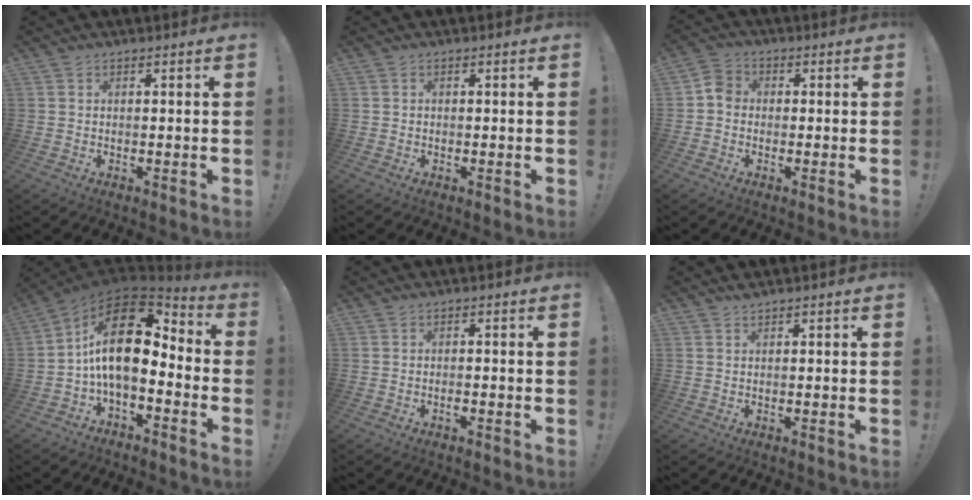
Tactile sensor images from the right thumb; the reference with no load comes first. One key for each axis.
{"total": 0.5, "fx": -0.2, "fy": 0.5, "fz": 0.0, "tx": 0.000, "ty": 0.003, "tz": -0.004}
{"total": 4.7, "fx": -1.1, "fy": 3.9, "fz": 2.4, "tx": -0.047, "ty": 0.020, "tz": -0.018}
{"total": 18.7, "fx": 3.4, "fy": 9.2, "fz": 15.9, "tx": -0.298, "ty": -0.010, "tz": 0.062}
{"total": 0.9, "fx": -0.5, "fy": 0.2, "fz": 0.7, "tx": -0.011, "ty": -0.004, "tz": -0.009}
{"total": 1.0, "fx": 1.0, "fy": 0.0, "fz": 0.0, "tx": 0.008, "ty": -0.001, "tz": 0.017}